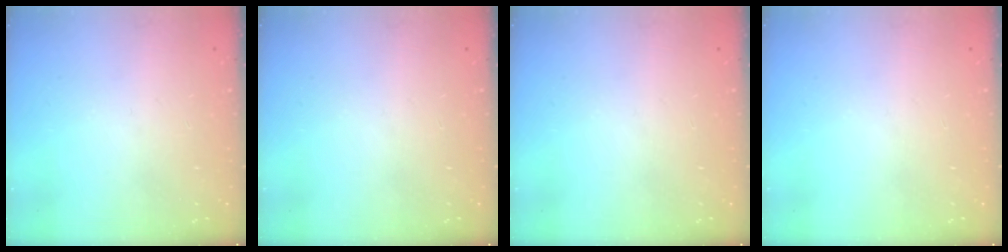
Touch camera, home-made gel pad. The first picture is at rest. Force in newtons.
{"total": 0.0}
{"total": 0.0}
{"total": 0.0}